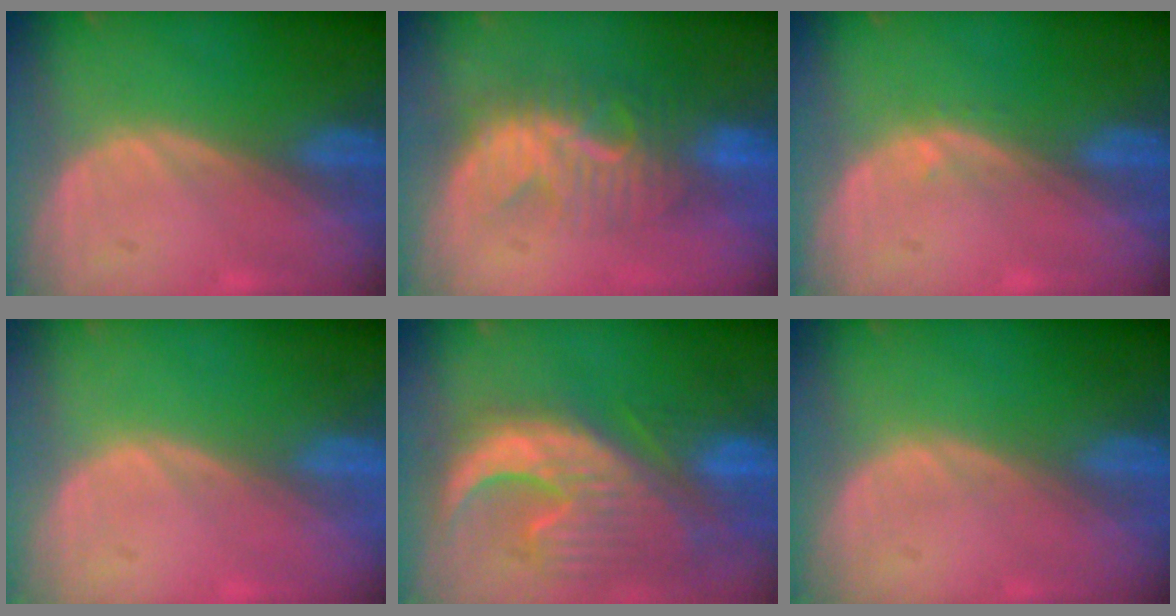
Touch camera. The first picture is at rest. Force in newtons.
{"total": 8.4, "press": 8.1, "slide": 2.4}
{"total": 0.7, "press": 0.7, "slide": 0.2}
{"total": 0.0}
{"total": 13.3, "press": 11.4, "slide": 6.9}
{"total": 0.0}